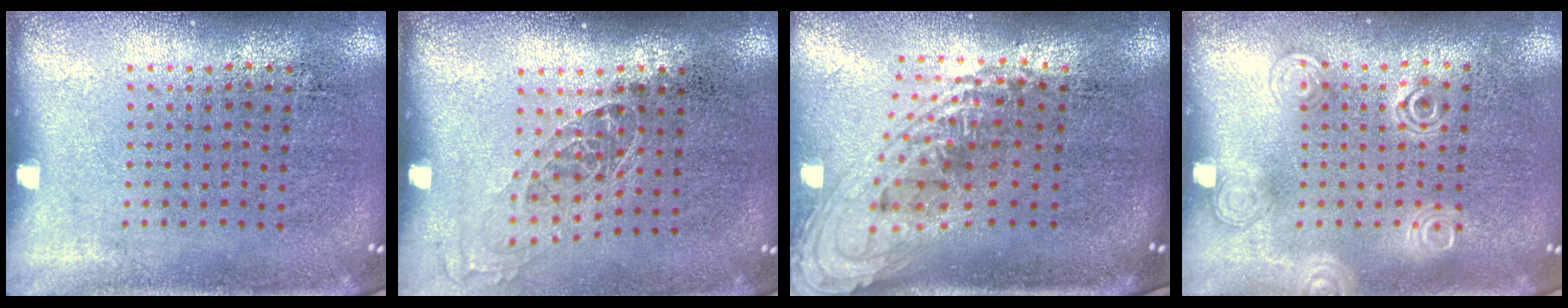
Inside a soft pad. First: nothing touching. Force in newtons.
{"total": 1.0, "press": 0.9, "slide": 0.5}
{"total": 2.1, "press": 1.5, "slide": 1.4}
{"total": 1.0, "press": 1.0, "slide": 0.1}